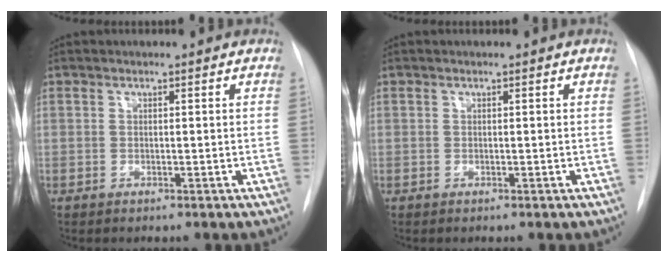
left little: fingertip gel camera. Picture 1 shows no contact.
{"total": 0.0}